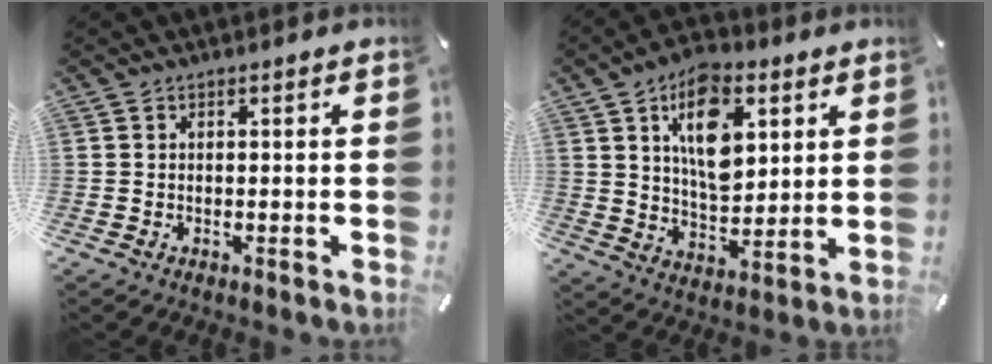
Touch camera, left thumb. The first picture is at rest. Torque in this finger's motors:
{"motor_torque": [2.06, 1.99, 1.91, -0.86, 0.48]}